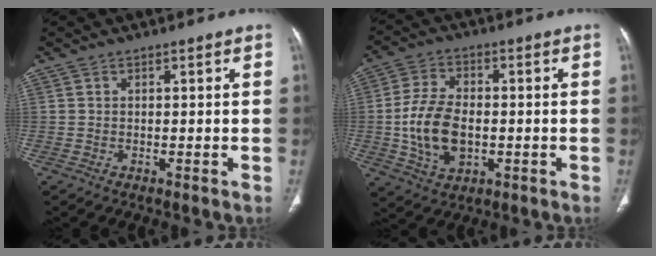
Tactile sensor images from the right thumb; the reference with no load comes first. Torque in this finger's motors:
{"motor_torque": [-0.40, 0.83, 0.72, 0.73, 0.38]}